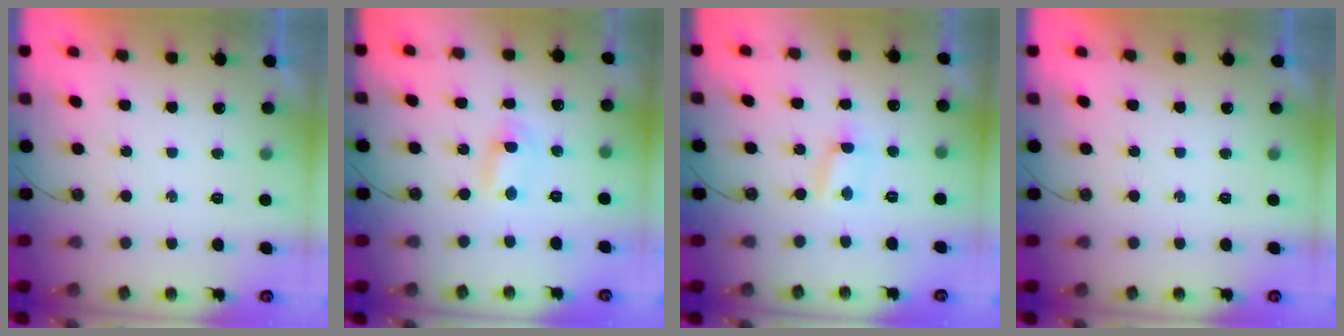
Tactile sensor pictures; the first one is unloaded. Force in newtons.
{"total": 1.1, "press": 0.8, "slide": 0.6}
{"total": 1.8, "press": 1.8, "slide": 0.2}
{"total": 0.0}